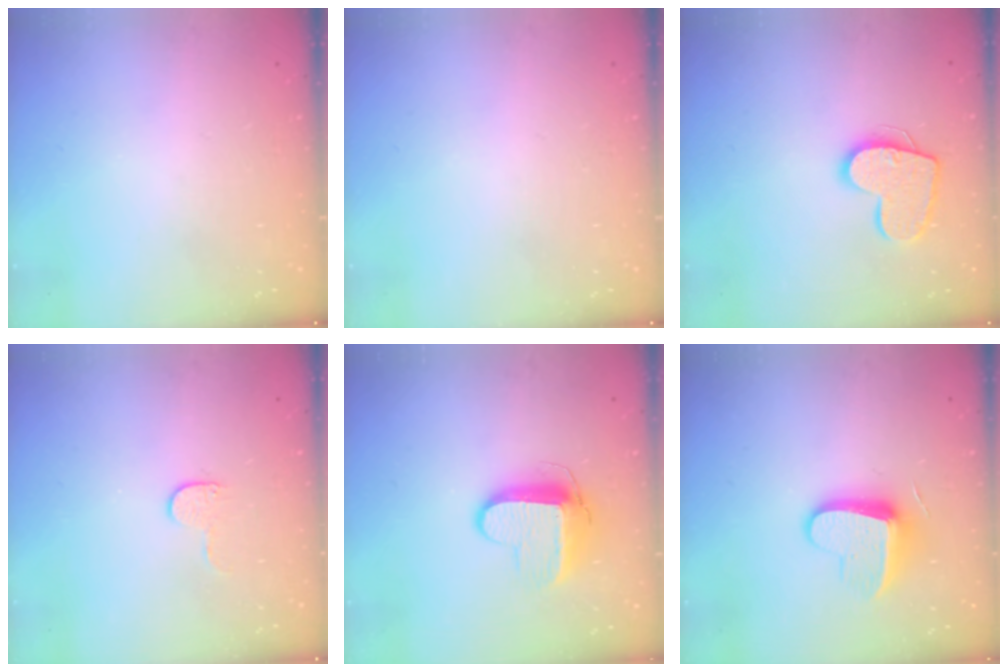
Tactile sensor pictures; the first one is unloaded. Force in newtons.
{"total": 0.0}
{"total": 13.9, "press": 13.8, "slide": 1.1}
{"total": 4.1, "press": 4.1, "slide": 0.4}
{"total": 9.6, "press": 9.6, "slide": 0.9}
{"total": 11.6, "press": 11.6, "slide": 0.5}